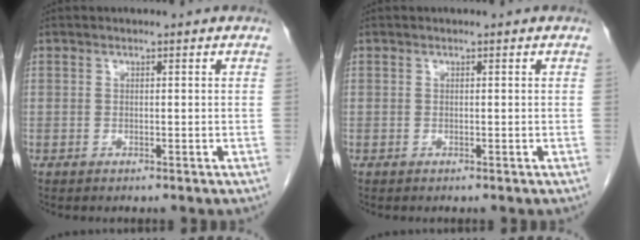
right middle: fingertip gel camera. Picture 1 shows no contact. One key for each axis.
{"total": 0.0}